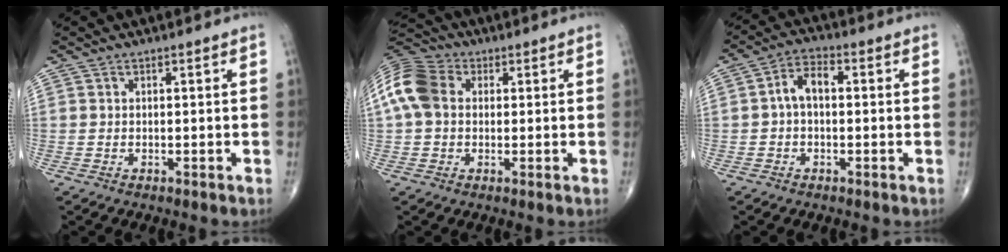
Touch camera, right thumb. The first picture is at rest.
{"total": 10.6, "force": [1.5, 7.9, 6.9], "torque": [-0.143, 0.026, 0.018]}
{"total": 5.6, "force": [0.1, 3.3, 4.5], "torque": [-0.073, 0.022, -0.008]}